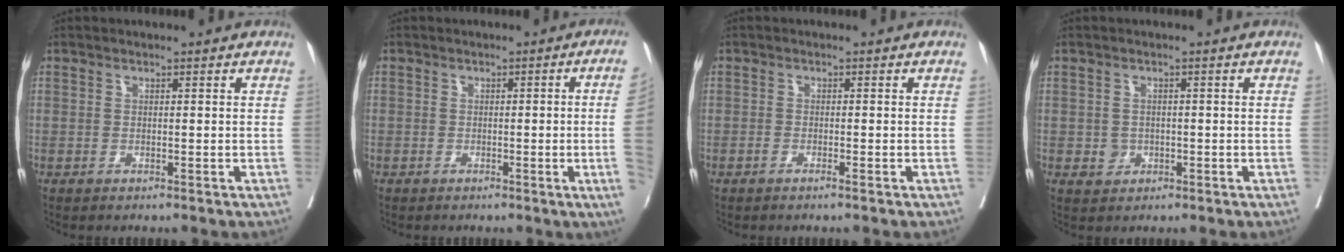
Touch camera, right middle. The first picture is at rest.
{"total": 5.5, "force": [-0.8, -1.7, 5.1], "torque": [-0.052, -0.012, -0.012]}
{"total": 1.1, "force": [-0.8, 0.0, 0.8], "torque": [-0.014, 0.000, -0.014]}
{"total": 2.2, "force": [-0.6, 2.0, 0.7], "torque": [-0.006, 0.005, -0.002]}